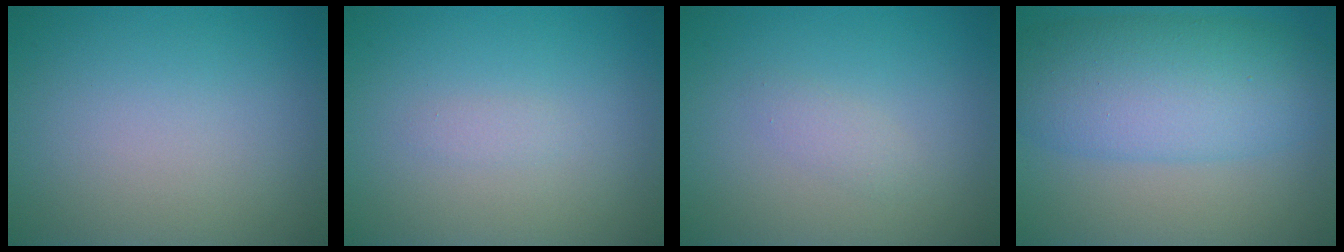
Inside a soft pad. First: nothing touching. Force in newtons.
{"total": 0.6, "press": 0.6, "slide": 0.0}
{"total": 1.0, "press": 1.0, "slide": 0.1}
{"total": 8.3, "press": 8.3, "slide": 0.0}